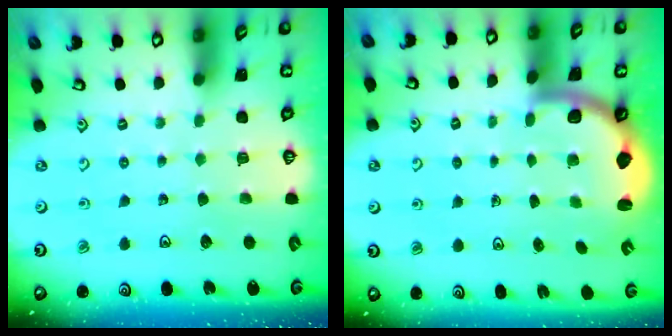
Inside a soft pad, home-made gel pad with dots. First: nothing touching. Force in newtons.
{"total": 2.0, "press": 1.9, "slide": 0.5}